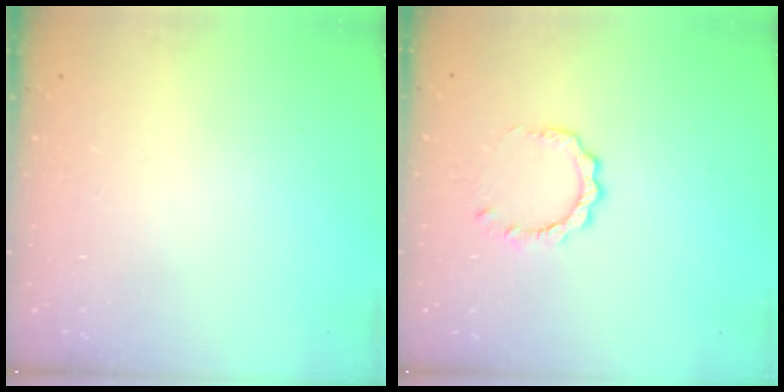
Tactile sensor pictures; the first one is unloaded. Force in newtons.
{"total": 5.2, "press": 5.2, "slide": 0.5}